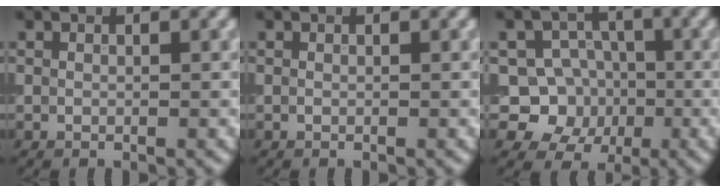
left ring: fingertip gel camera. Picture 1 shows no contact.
{"total": 0.0}
{"total": 5.8, "force": [-1.2, 5.3, 1.8], "torque": [0.000, -0.001, -0.052]}